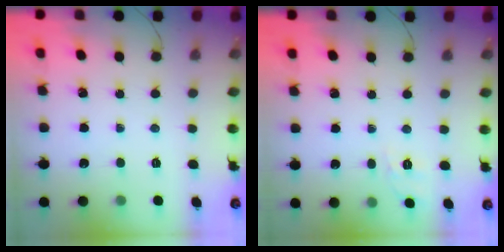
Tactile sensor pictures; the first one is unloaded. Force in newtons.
{"total": 1.6, "press": 0.0, "slide": 1.6}